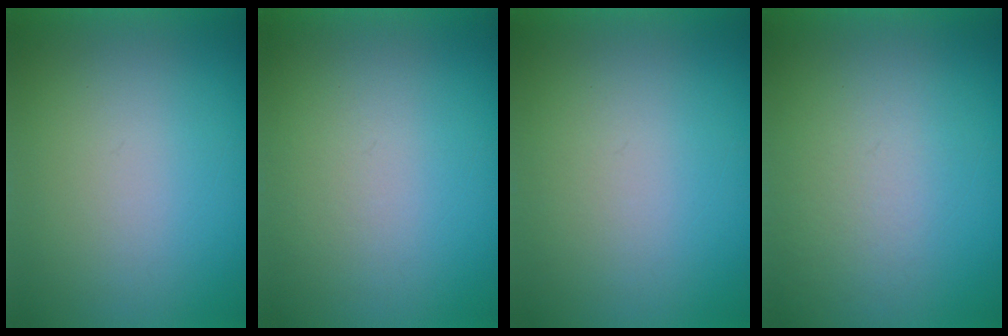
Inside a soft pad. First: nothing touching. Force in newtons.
{"total": 1.4}
{"total": 1.1}
{"total": 3.2}